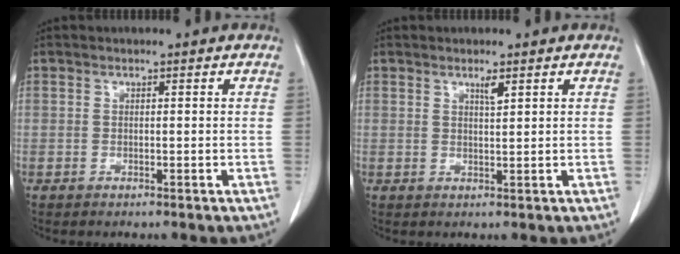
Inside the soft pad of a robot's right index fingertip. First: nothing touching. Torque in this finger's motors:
{"motor_torque": [0.07, -0.02, 0.00, 0.01]}